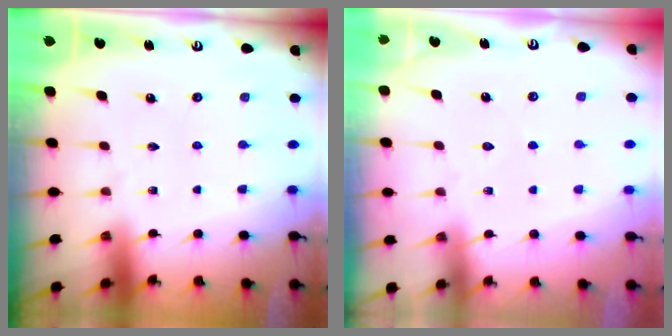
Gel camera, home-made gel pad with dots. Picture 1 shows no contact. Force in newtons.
{"total": 2.3, "press": 2.3, "slide": 0.3}